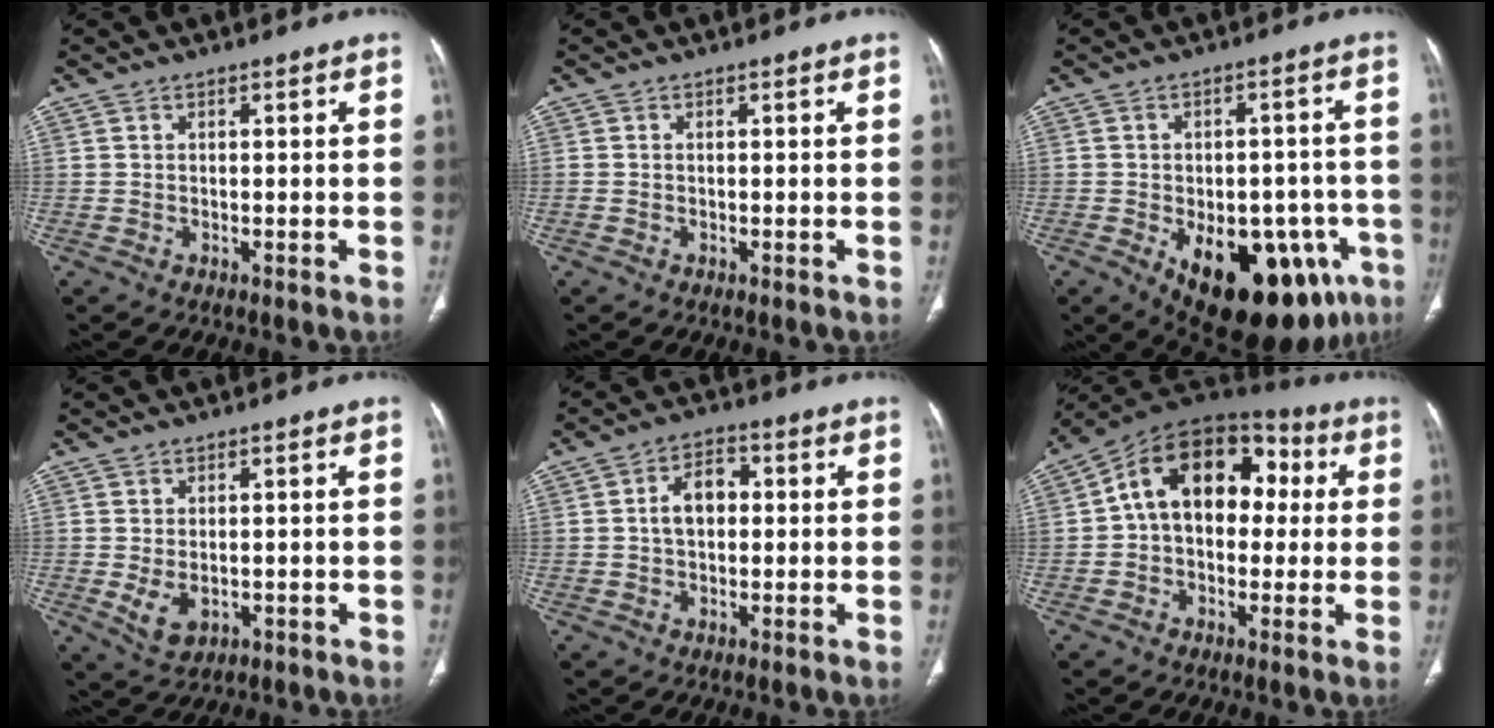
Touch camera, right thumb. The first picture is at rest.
{"total": 0.0}
{"total": 22.1, "force": [-9.1, 11.5, 16.5], "torque": [-0.176, 0.015, -0.104]}
{"total": 3.9, "force": [-0.7, 2.6, 2.9], "torque": [-0.050, -0.006, 0.004]}
{"total": 6.1, "force": [0.5, 4.1, 4.5], "torque": [-0.068, 0.018, 0.002]}
{"total": 17.7, "force": [2.3, 12.1, 12.7], "torque": [-0.156, 0.049, 0.025]}